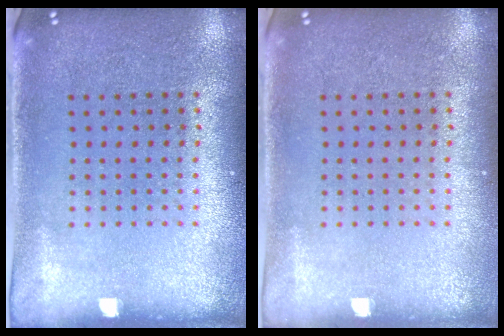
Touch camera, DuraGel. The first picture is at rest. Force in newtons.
{"total": 0.0}